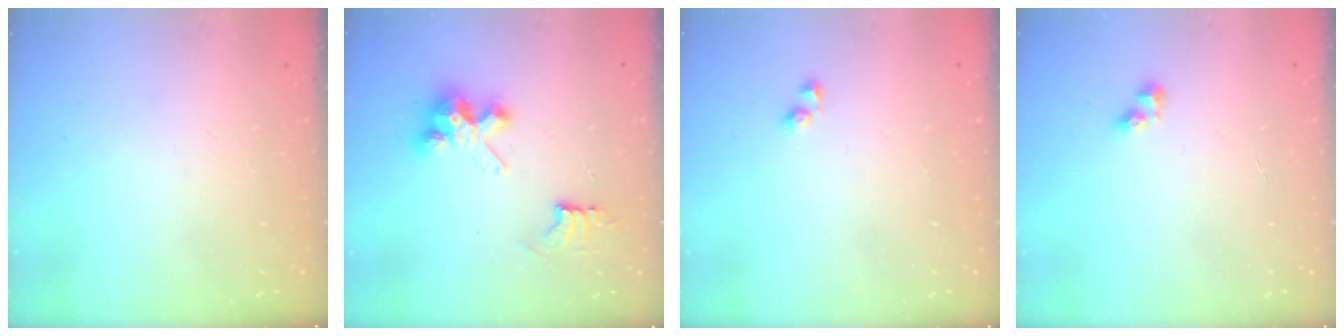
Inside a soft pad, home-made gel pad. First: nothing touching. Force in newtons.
{"total": 9.8, "press": 9.8, "slide": 0.8}
{"total": 2.0, "press": 1.7, "slide": 1.0}
{"total": 3.0, "press": 3.0, "slide": 0.4}